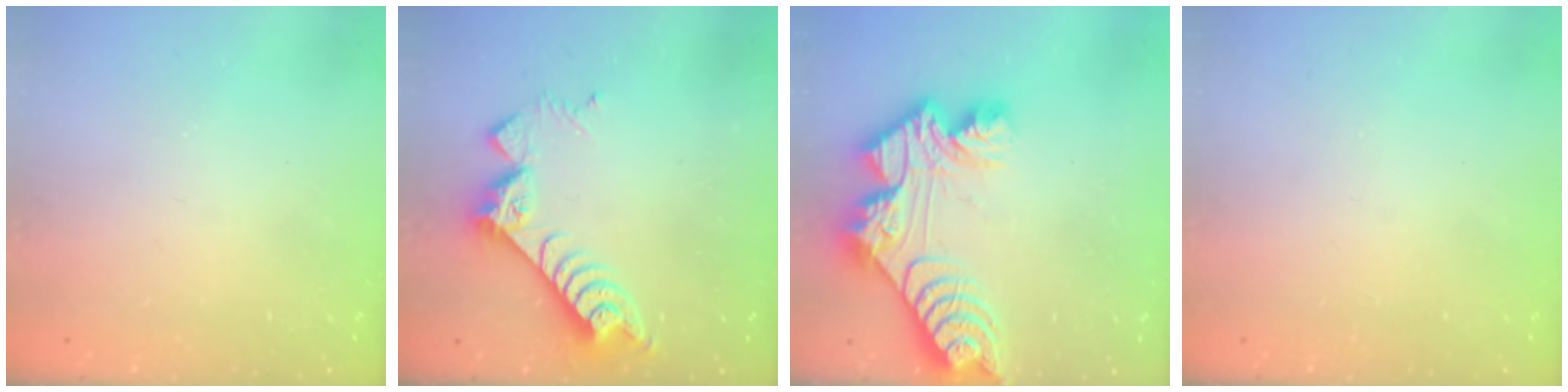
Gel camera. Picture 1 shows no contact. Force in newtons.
{"total": 9.7, "press": 9.7, "slide": 0.6}
{"total": 15.6, "press": 15.5, "slide": 1.5}
{"total": 0.0}